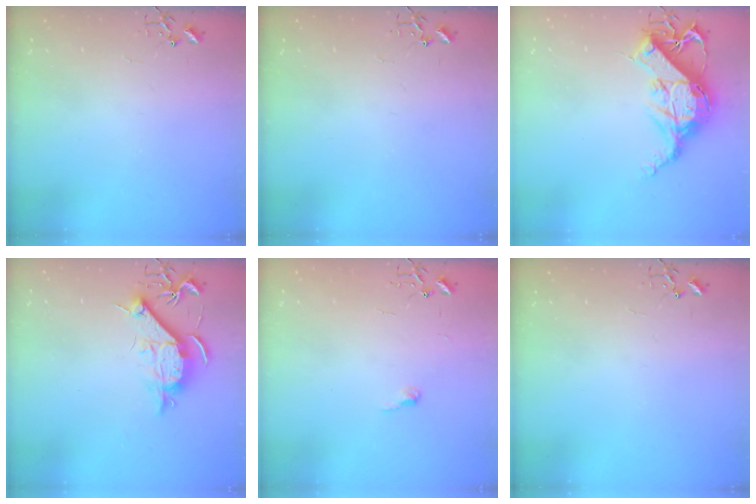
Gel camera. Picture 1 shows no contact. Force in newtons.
{"total": 0.0}
{"total": 13.9, "press": 13.8, "slide": 1.4}
{"total": 10.6, "press": 10.6, "slide": 0.8}
{"total": 4.4, "press": 4.4, "slide": 0.4}
{"total": 0.0}